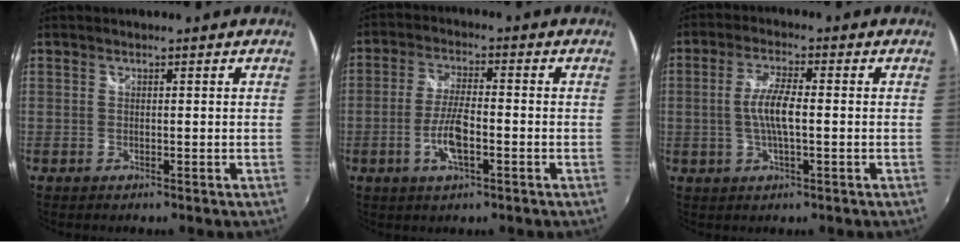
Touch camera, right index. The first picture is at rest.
{"total": 6.8, "force": [-2.5, 1.9, 6.1], "torque": [-0.126, -0.001, -0.048]}
{"total": 5.9, "force": [-0.5, 1.4, 5.7], "torque": [-0.111, 0.002, -0.009]}